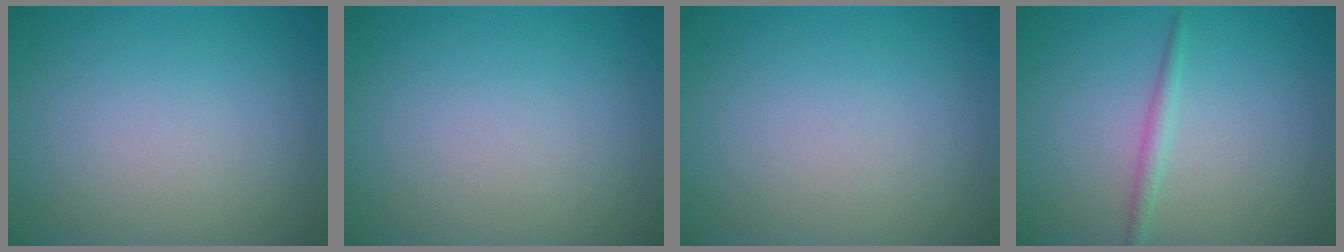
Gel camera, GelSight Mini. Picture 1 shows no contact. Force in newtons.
{"total": 0.0}
{"total": 0.0}
{"total": 1.3, "press": 1.3, "slide": 0.1}